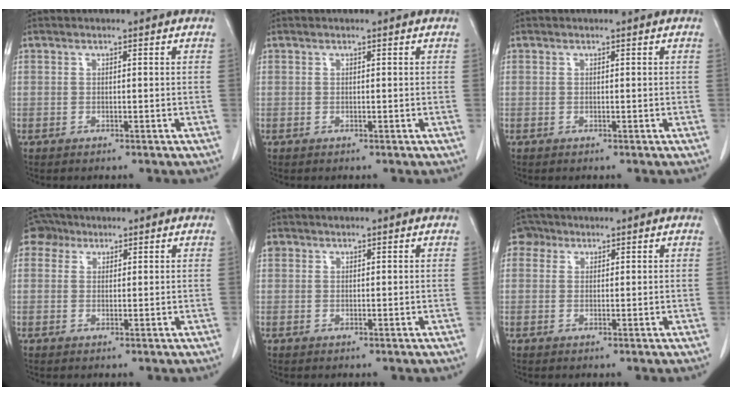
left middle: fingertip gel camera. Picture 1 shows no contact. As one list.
[{"total": 0.0}, {"total": 0.0}, {"total": 2.7, "force": [1.8, 2.0, 0.2], "torque": [-0.004, 0.011, 0.028]}, {"total": 1.0, "force": [0.7, 0.7, 0.2], "torque": [-0.006, 0.012, 0.014]}, {"total": 2.3, "force": [1.3, 1.8, 0.3], "torque": [-0.003, 0.007, 0.020]}]